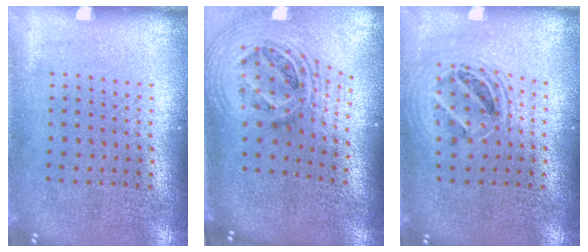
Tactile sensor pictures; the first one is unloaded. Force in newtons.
{"total": 2.7, "press": 1.9, "slide": 1.9}
{"total": 1.4, "press": 1.3, "slide": 0.6}